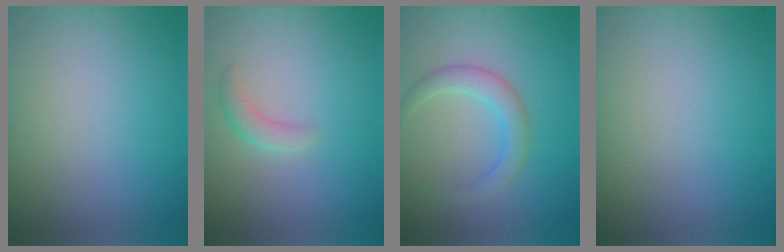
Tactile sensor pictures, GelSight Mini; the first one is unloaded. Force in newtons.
{"total": 1.5, "press": 1.5, "slide": 0.1}
{"total": 2.8, "press": 2.8, "slide": 0.2}
{"total": 0.0}